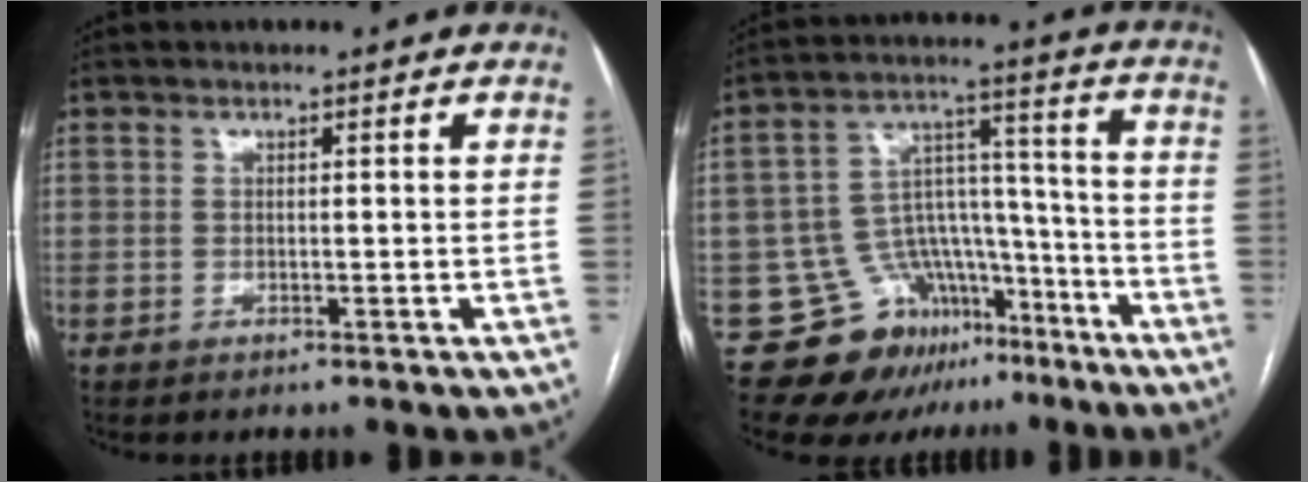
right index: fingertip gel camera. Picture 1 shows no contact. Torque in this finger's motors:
{"motor_torque": [-0.35, -0.30, -0.96, -0.21]}